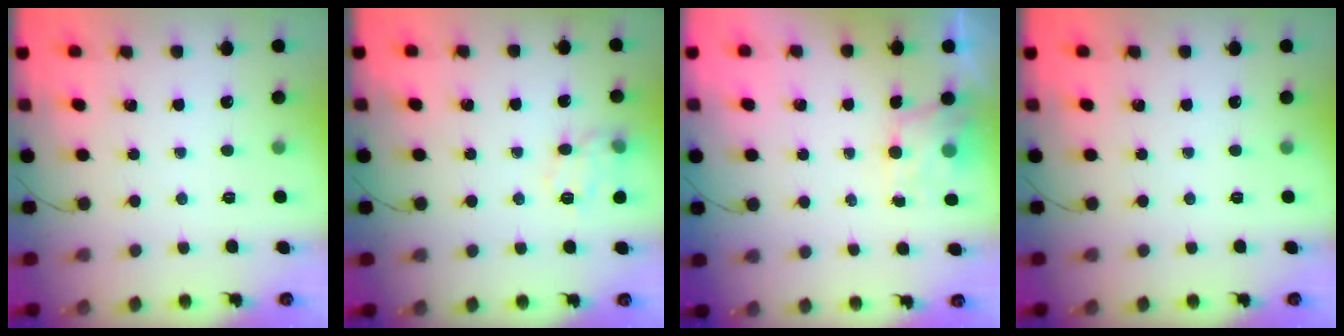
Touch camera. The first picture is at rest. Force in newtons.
{"total": 10.6, "press": 10.6, "slide": 0.2}
{"total": 4.4, "press": 4.3, "slide": 1.0}
{"total": 0.0}